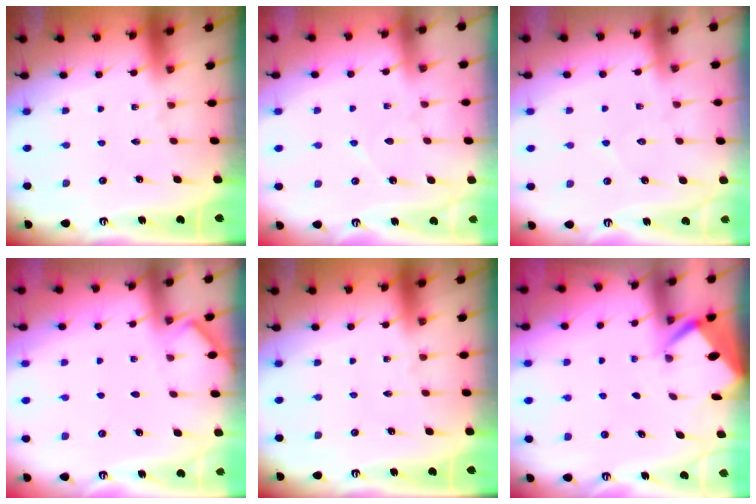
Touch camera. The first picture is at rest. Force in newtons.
{"total": 4.8, "press": 4.7, "slide": 0.6}
{"total": 4.4, "press": 4.4, "slide": 0.5}
{"total": 2.8, "press": 2.8, "slide": 0.4}
{"total": 0.0}
{"total": 2.7, "press": 2.6, "slide": 0.3}